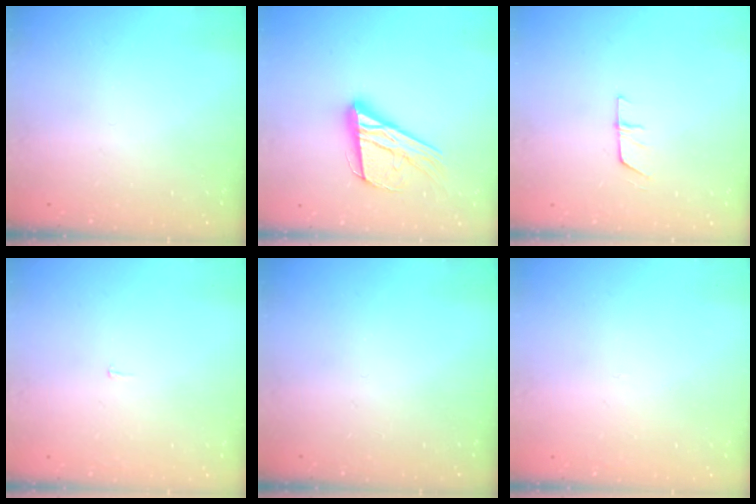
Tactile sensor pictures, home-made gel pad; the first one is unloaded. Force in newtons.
{"total": 17.6, "press": 17.5, "slide": 1.7}
{"total": 5.4, "press": 5.4, "slide": 0.4}
{"total": 2.2, "press": 2.2, "slide": 0.1}
{"total": 0.0}
{"total": 2.6, "press": 2.6, "slide": 0.2}